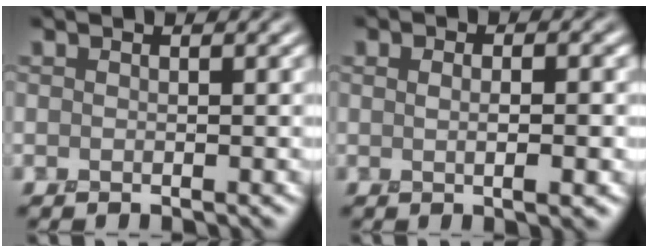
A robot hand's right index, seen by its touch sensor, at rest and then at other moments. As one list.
[{"total": 2.8, "force": [0.2, 1.1, 2.6], "torque": [-0.032, -0.005, 0.004]}]